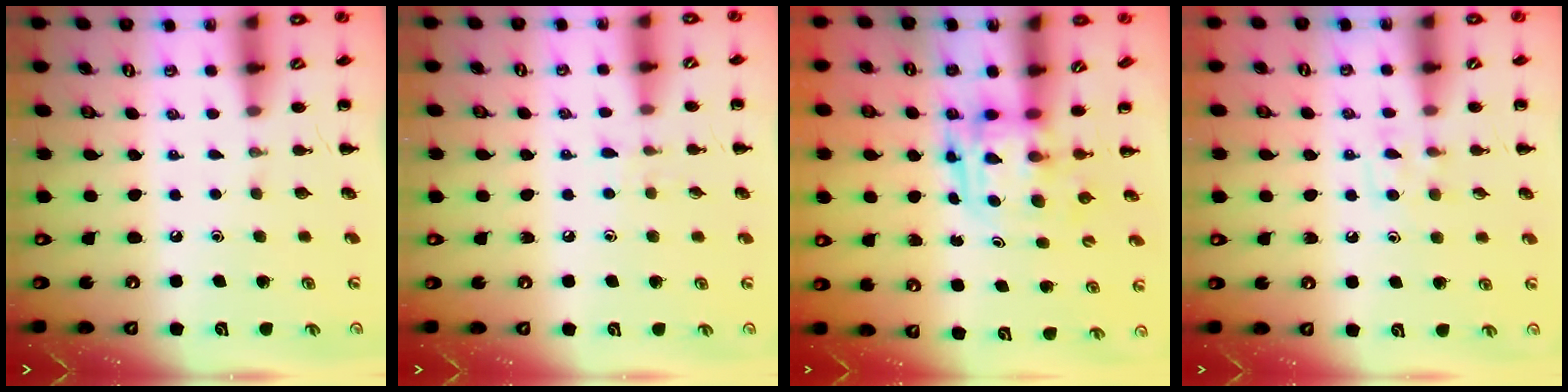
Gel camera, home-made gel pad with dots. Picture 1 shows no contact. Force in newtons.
{"total": 5.0, "press": 4.5, "slide": 2.0}
{"total": 3.7, "press": 3.7, "slide": 0.6}
{"total": 6.6, "press": 6.4, "slide": 1.8}